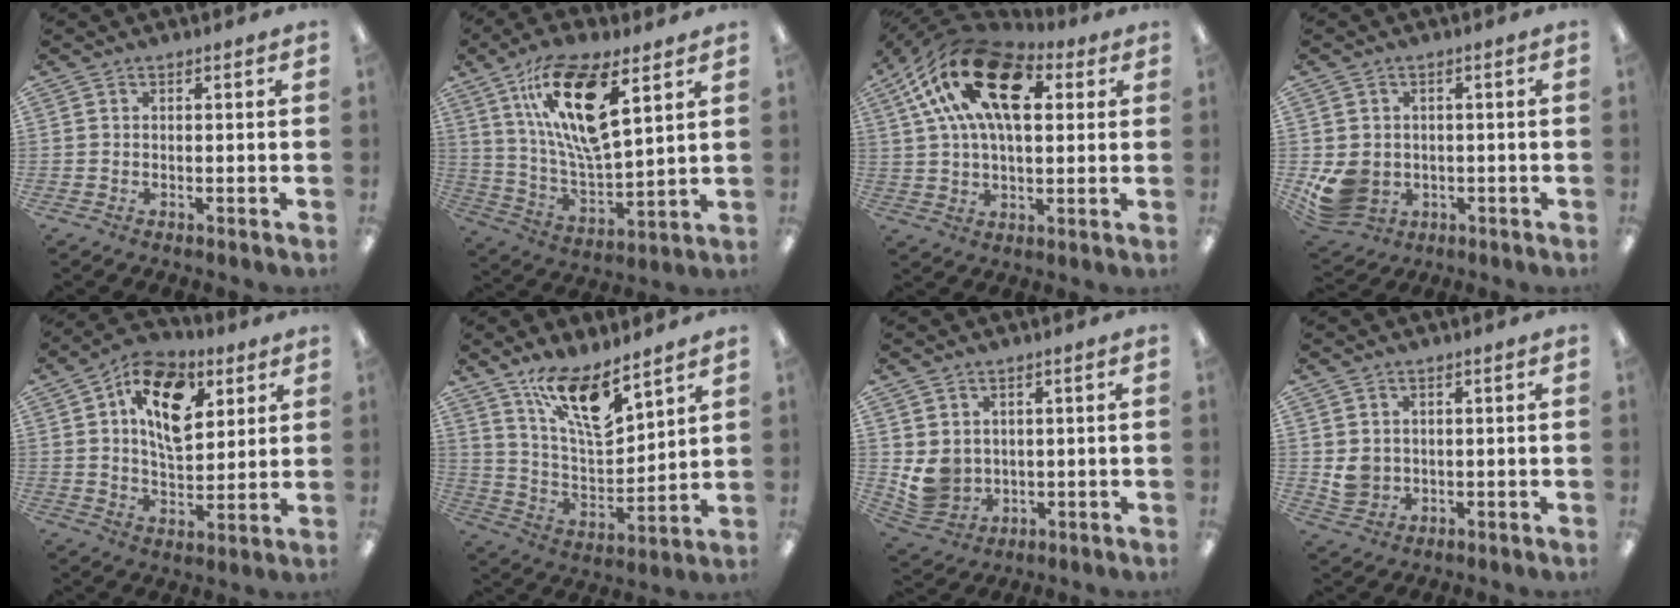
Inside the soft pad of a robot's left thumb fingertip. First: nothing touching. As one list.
[{"total": 18.8, "force": [9.9, 6.3, 14.7], "torque": [-0.290, -0.037, 0.164]}, {"total": 21.9, "force": [8.6, 12.0, 16.2], "torque": [-0.306, -0.020, 0.145]}, {"total": 7.4, "force": [-1.3, 6.3, 3.7], "torque": [-0.092, 0.008, -0.021]}, {"total": 14.6, "force": [6.2, 8.6, 10.1], "torque": [-0.157, -0.004, 0.111]}, {"total": 14.8, "force": [10.5, 4.3, 9.5], "torque": [-0.177, -0.059, 0.183]}, {"total": 6.7, "force": [1.9, 5.9, 2.6], "torque": [-0.072, -0.007, 0.043]}, {"total": 4.1, "force": [1.3, 3.5, 1.5], "torque": [-0.027, 0.003, 0.028]}]